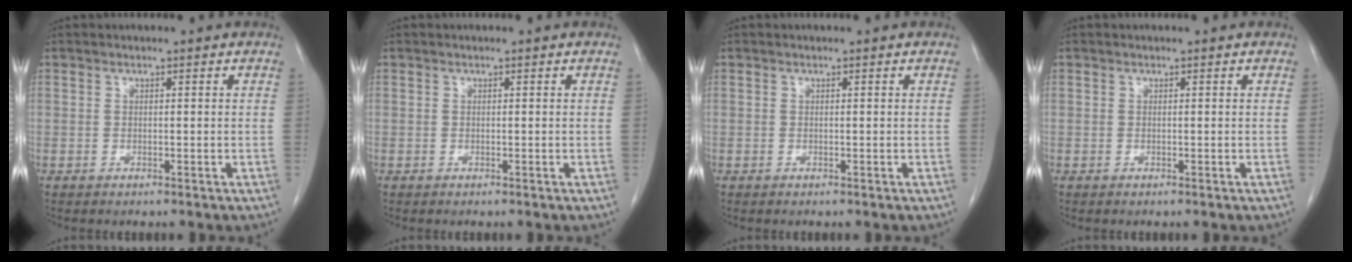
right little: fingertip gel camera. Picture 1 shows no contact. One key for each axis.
{"total": 0.0}
{"total": 0.0}
{"total": 0.0}